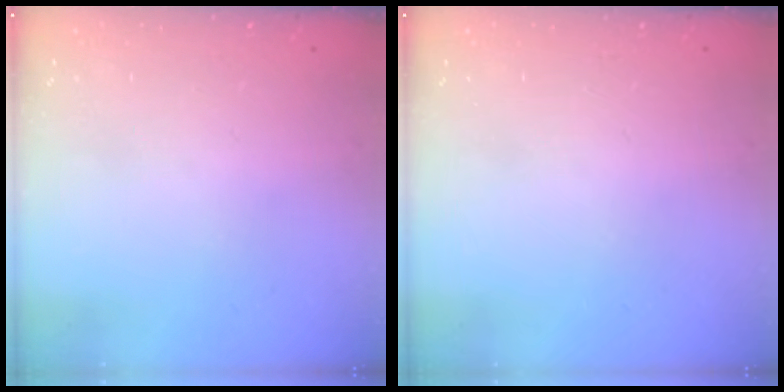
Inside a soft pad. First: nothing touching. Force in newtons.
{"total": 0.0}